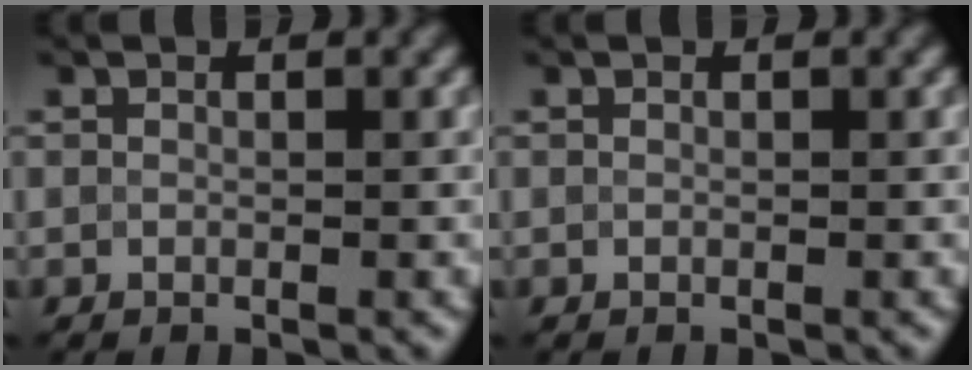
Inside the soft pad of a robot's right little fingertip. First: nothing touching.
{"total": 0.0}